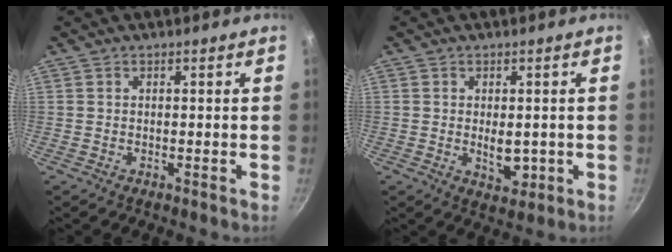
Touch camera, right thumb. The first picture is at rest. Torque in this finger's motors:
{"motor_torque": [2.87, 2.13, 1.04, -0.60, 0.19]}